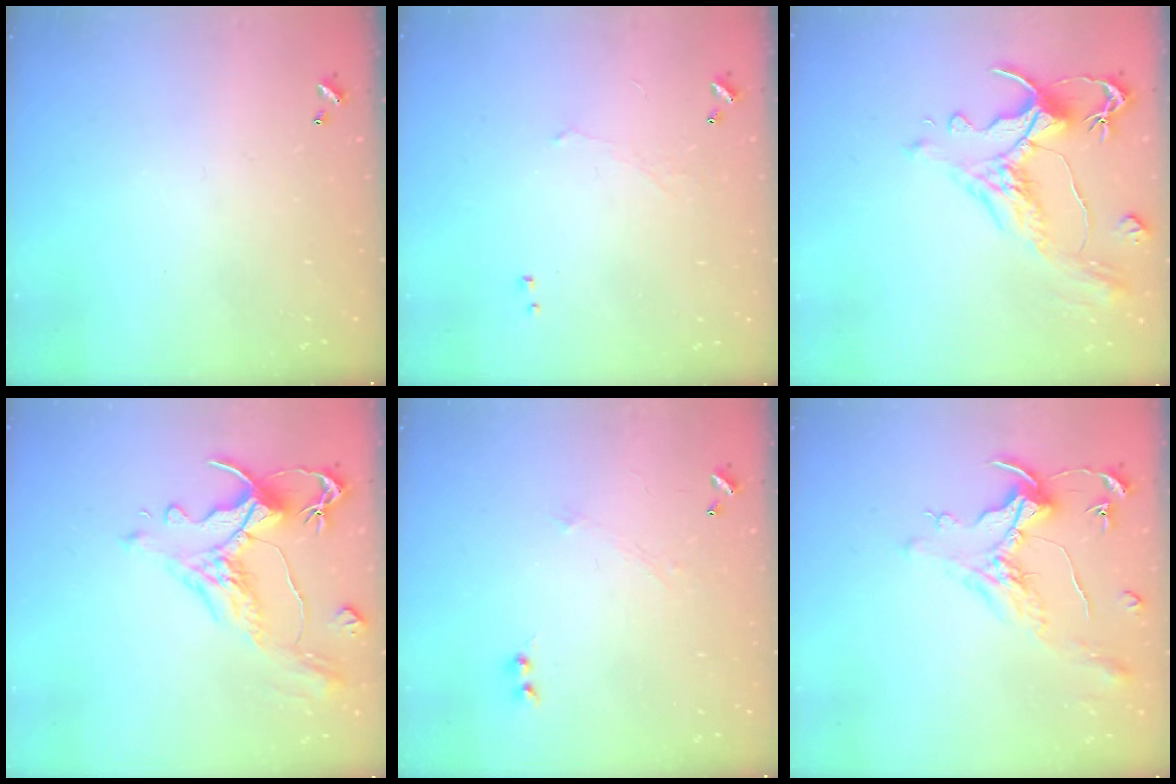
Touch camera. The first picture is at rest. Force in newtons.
{"total": 0.6, "press": 0.4, "slide": 0.5}
{"total": 1.5, "press": 0.2, "slide": 1.5}
{"total": 1.5, "press": 0.3, "slide": 1.5}
{"total": 1.1, "press": 0.9, "slide": 0.5}
{"total": 1.6, "press": 1.4, "slide": 0.7}